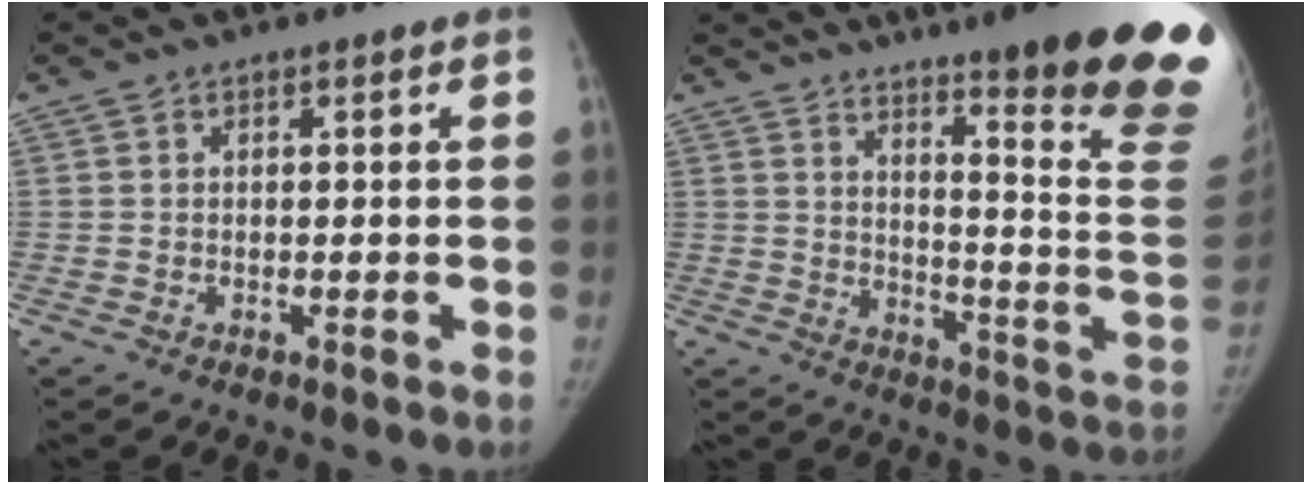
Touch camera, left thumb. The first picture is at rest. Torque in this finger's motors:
{"motor_torque": [2.43, 0.58, 1.51, -1.27, 0.13]}